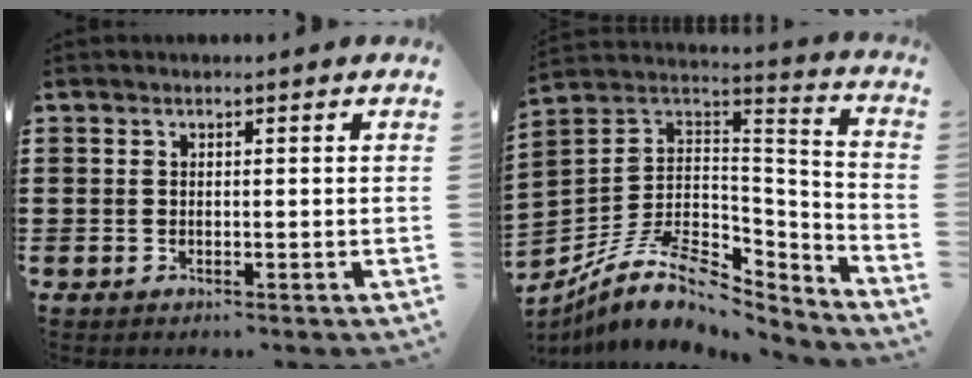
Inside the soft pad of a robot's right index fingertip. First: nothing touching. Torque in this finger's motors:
{"motor_torque": [0.45, 1.69, 0.52, 0.14]}